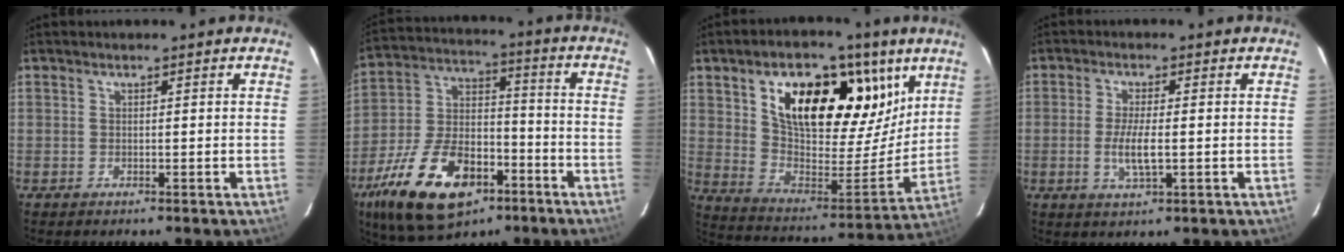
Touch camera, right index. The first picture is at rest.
{"total": 21.9, "force": [-11.9, 11.5, 14.4], "torque": [-0.301, -0.006, -0.196]}
{"total": 25.3, "force": [12.7, 13.1, 17.6], "torque": [-0.288, 0.010, 0.220]}
{"total": 5.2, "force": [-1.0, 1.0, 5.0], "torque": [-0.101, -0.008, -0.018]}